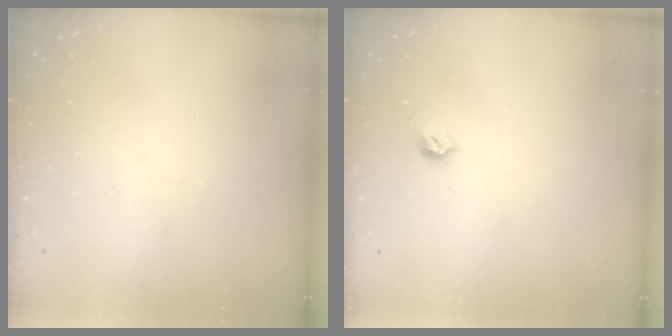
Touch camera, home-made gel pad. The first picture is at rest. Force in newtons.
{"total": 3.9, "press": 3.8, "slide": 0.7}